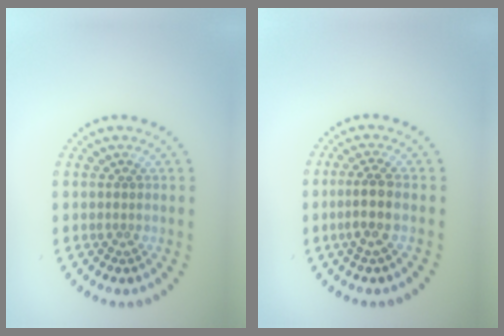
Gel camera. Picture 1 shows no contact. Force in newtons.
{"total": 2.4, "press": 2.2, "slide": 1.0}